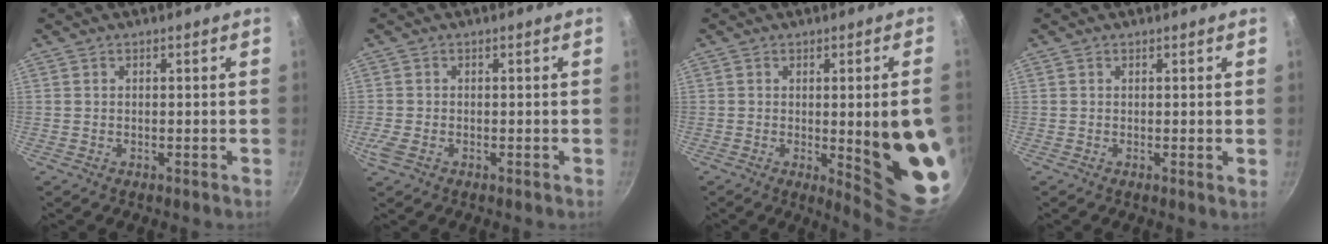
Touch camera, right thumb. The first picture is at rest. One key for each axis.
{"total": 2.5, "fx": -1.0, "fy": 1.6, "fz": 1.7, "tx": -0.038, "ty": -0.003, "tz": -0.022}
{"total": 15.7, "fx": -1.7, "fy": 3.3, "fz": 15.3, "tx": -0.170, "ty": -0.008, "tz": -0.012}
{"total": 0.8, "fx": 0.2, "fy": 0.1, "fz": 0.7, "tx": -0.010, "ty": -0.006, "tz": -0.001}